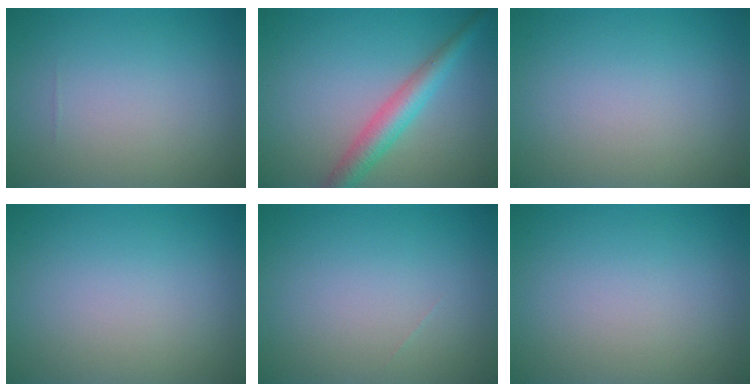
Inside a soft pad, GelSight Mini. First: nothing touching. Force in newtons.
{"total": 3.8, "press": 3.8, "slide": 0.1}
{"total": 0.0}
{"total": 0.0}
{"total": 0.0}
{"total": 0.0}